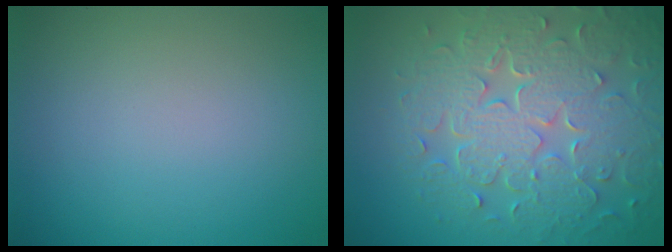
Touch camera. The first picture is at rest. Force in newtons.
{"total": 8.7, "press": 6.4, "slide": 6.0}